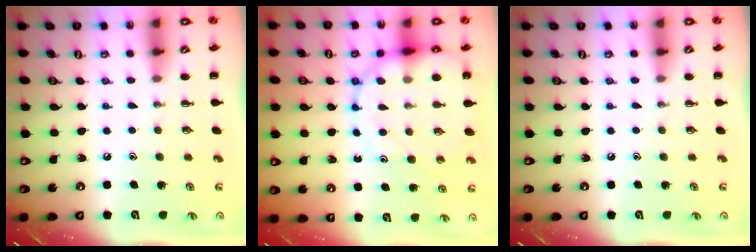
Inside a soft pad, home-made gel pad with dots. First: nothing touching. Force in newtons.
{"total": 13.9, "press": 13.6, "slide": 2.8}
{"total": 0.0}